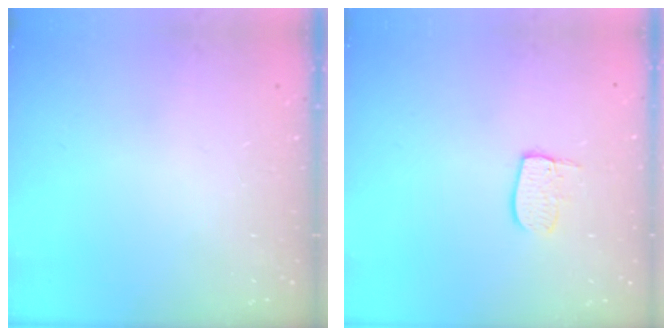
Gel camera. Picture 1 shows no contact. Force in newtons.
{"total": 7.2, "press": 7.2, "slide": 0.3}